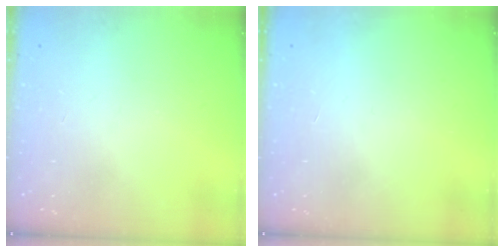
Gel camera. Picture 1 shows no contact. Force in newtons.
{"total": 1.5, "press": 1.5, "slide": 0.1}